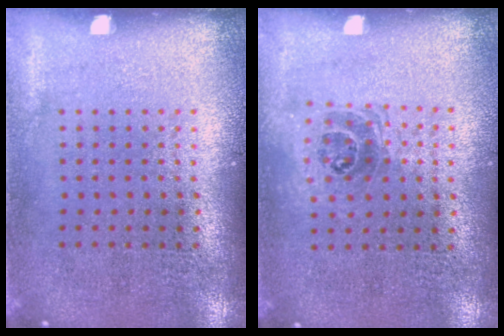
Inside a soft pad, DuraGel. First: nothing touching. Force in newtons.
{"total": 1.0, "press": 1.0, "slide": 0.3}